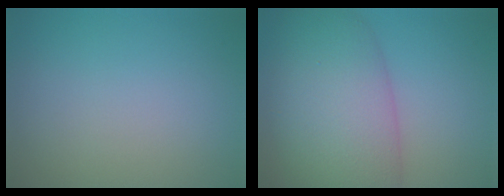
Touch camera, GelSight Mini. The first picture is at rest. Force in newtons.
{"total": 10.7, "press": 10.7, "slide": 0.6}